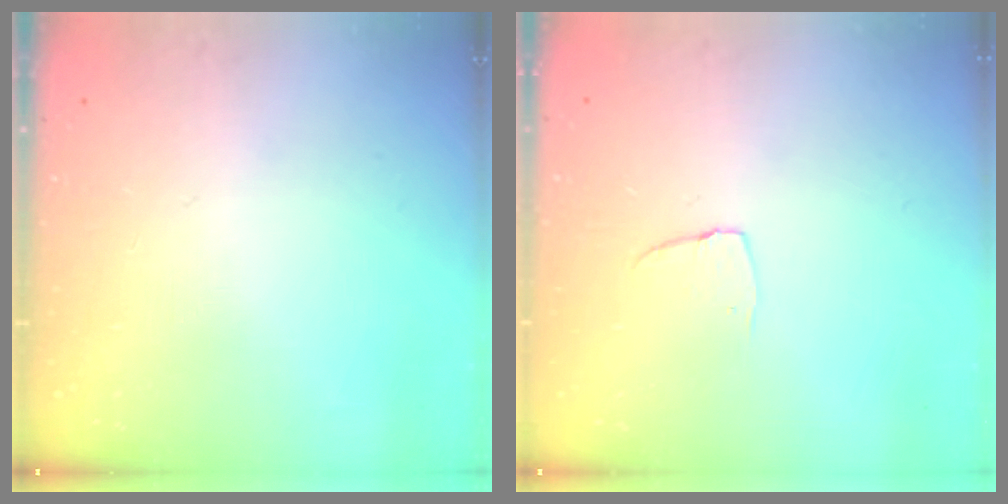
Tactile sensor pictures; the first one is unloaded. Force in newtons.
{"total": 3.5, "press": 3.5, "slide": 0.3}